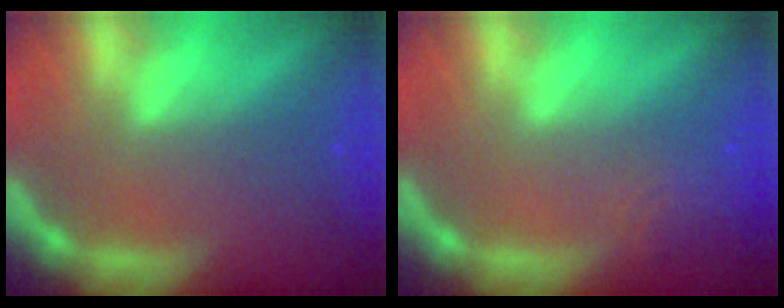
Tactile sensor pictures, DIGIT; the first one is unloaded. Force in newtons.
{"total": 2.9}